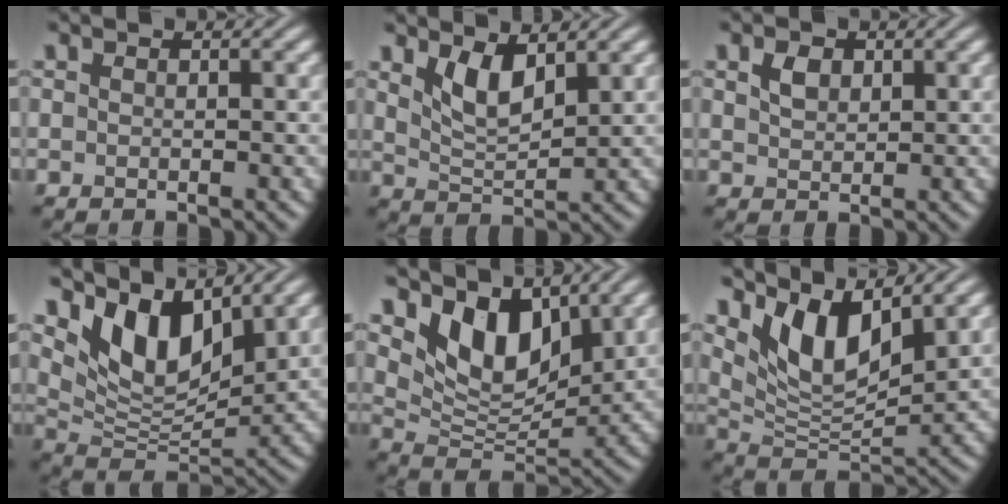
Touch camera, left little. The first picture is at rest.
{"total": 3.4, "force": [1.9, 1.2, 2.5], "torque": [-0.053, -0.010, 0.042]}
{"total": 1.8, "force": [0.9, 1.2, 1.0], "torque": [-0.022, 0.002, 0.017]}
{"total": 7.9, "force": [4.8, 3.6, 5.1], "torque": [-0.097, -0.010, 0.089]}
{"total": 7.1, "force": [4.2, 3.7, 4.3], "torque": [-0.082, -0.013, 0.073]}
{"total": 7.3, "force": [4.3, 2.8, 5.2], "torque": [-0.102, -0.011, 0.082]}